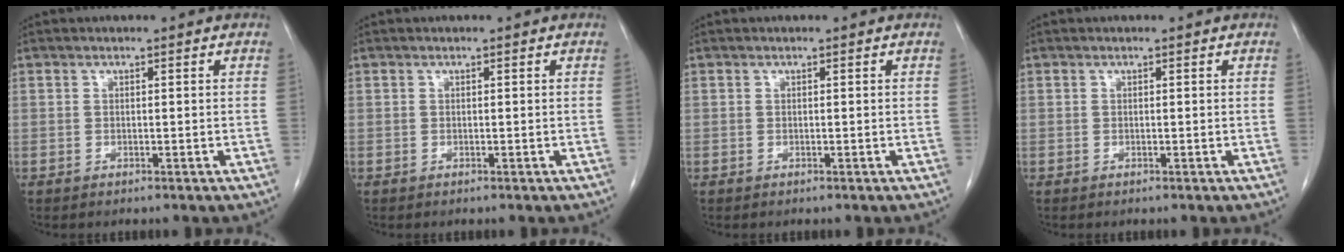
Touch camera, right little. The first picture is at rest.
{"total": 0.0}
{"total": 0.0}
{"total": 0.0}